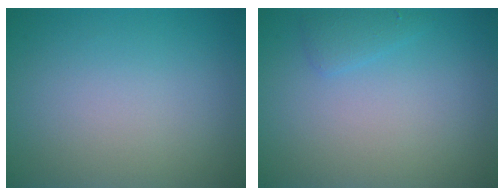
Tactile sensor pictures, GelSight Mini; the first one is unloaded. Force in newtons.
{"total": 1.2, "press": 1.2, "slide": 0.1}